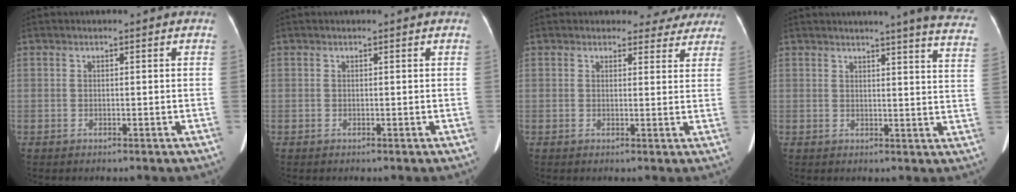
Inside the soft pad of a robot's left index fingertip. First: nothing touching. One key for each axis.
{"total": 0.0}
{"total": 6.0, "fx": 5.4, "fy": 2.8, "fz": 0.0, "tx": 0.025, "ty": -0.006, "tz": 0.041}
{"total": 14.9, "fx": 13.4, "fy": -0.5, "fz": 6.5, "tx": -0.072, "ty": -0.072, "tz": 0.131}